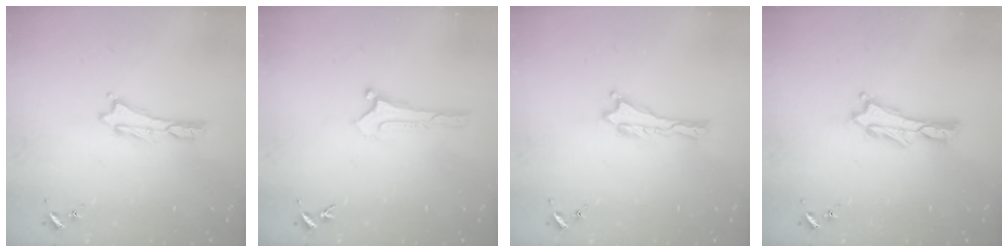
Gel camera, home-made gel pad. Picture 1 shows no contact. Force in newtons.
{"total": 0.0}
{"total": 0.0}
{"total": 1.1, "press": 1.1, "slide": 0.2}